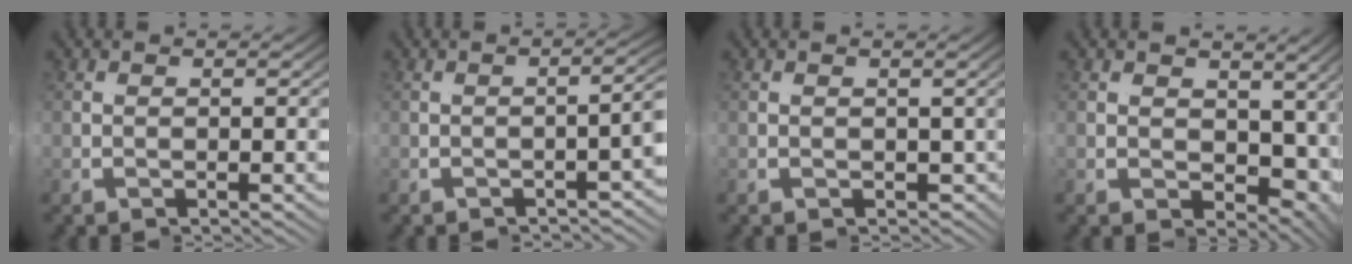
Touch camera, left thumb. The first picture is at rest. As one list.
[{"total": 2.1, "force": [-0.9, -1.2, 1.5], "torque": [-0.024, 0.015, -0.014]}, {"total": 1.8, "force": [0.1, 1.3, 1.3], "torque": [-0.008, -0.004, 0.009]}, {"total": 6.9, "force": [1.0, 4.7, 5.0], "torque": [-0.070, -0.004, 0.020]}]